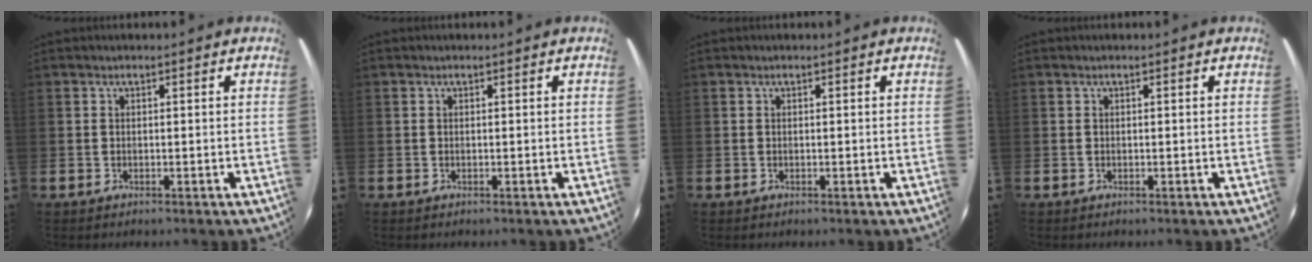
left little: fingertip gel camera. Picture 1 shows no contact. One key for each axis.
{"total": 0.0}
{"total": 0.0}
{"total": 0.0}